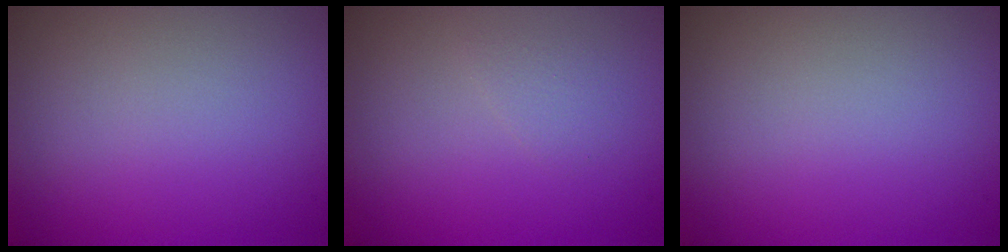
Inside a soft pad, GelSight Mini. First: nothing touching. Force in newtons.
{"total": 0.8, "press": 0.8, "slide": 0.0}
{"total": 0.0}